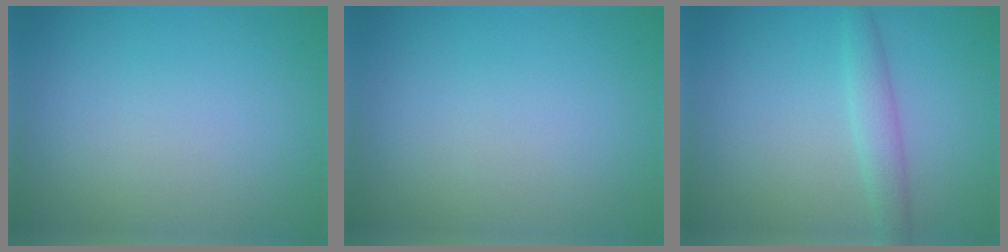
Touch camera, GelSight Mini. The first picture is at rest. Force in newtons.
{"total": 0.0}
{"total": 2.1, "press": 2.1, "slide": 0.1}